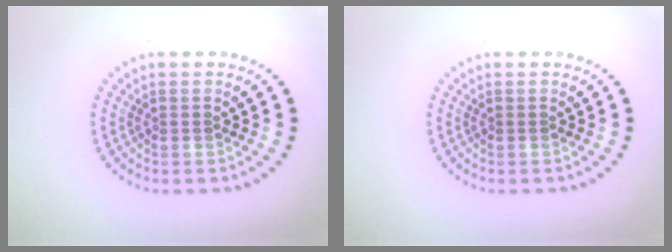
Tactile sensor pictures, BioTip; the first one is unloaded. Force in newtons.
{"total": 0.0}